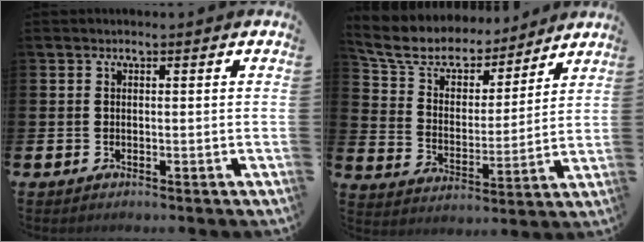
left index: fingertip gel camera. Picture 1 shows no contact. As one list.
[{"total": 8.1, "force": [7.3, 3.2, 1.6], "torque": [-0.081, -0.048, 0.132]}]